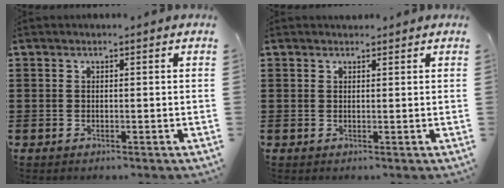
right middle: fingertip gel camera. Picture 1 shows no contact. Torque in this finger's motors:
{"motor_torque": [-0.03, -0.02, 0.04, -0.01]}